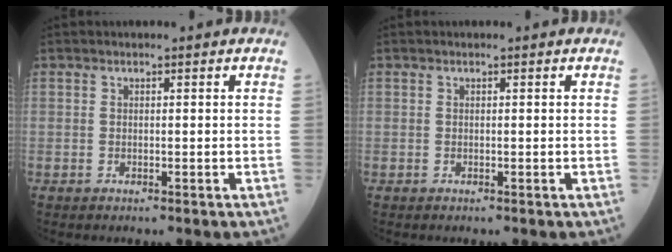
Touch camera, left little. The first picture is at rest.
{"total": 0.0}